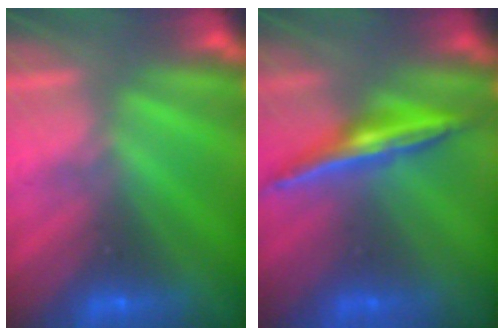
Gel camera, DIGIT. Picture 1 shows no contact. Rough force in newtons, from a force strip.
{"total": 1.6}